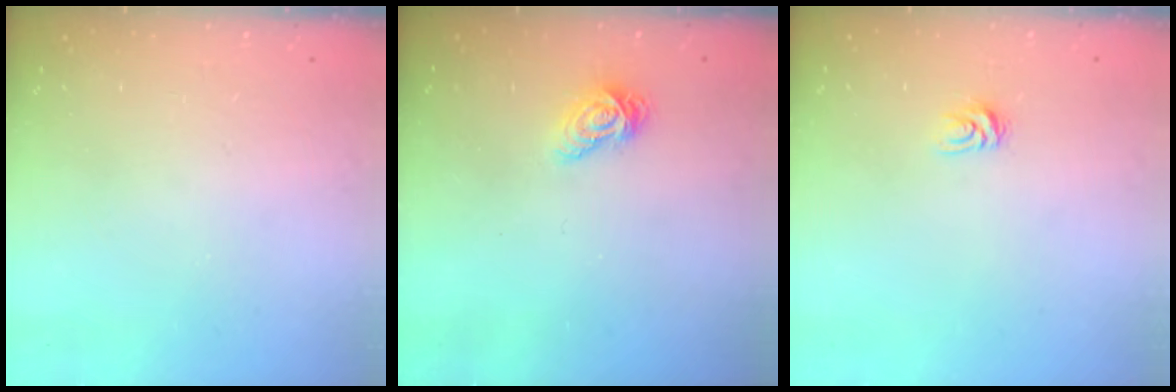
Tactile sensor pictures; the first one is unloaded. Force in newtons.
{"total": 7.1, "press": 7.1, "slide": 0.1}
{"total": 4.0, "press": 4.0, "slide": 0.2}